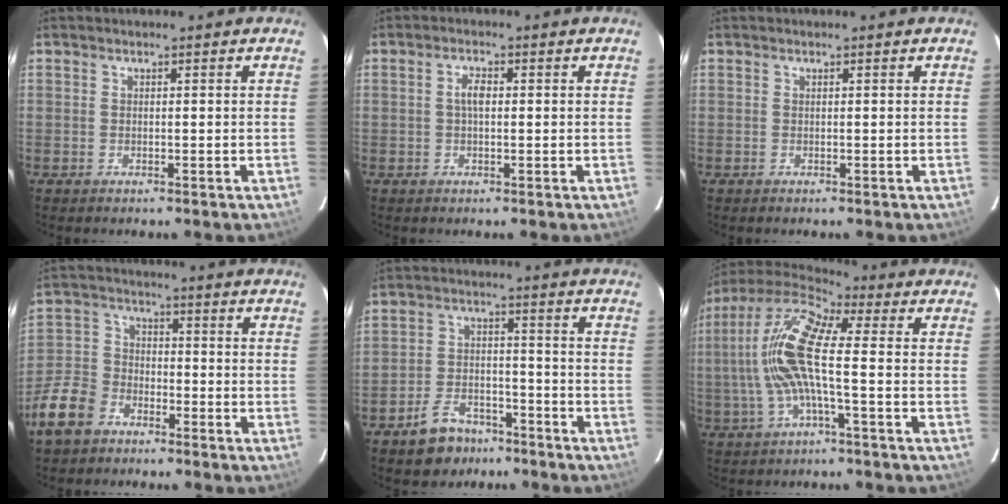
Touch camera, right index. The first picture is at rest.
{"total": 2.4, "force": [0.3, 1.1, 2.1], "torque": [-0.041, 0.005, 0.005]}
{"total": 0.0}
{"total": 10.9, "force": [-7.0, 6.9, 4.6], "torque": [-0.117, 0.018, -0.136]}
{"total": 8.7, "force": [-6.4, 5.1, 3.0], "torque": [-0.078, 0.024, -0.088]}
{"total": 14.3, "force": [-0.5, 3.3, 13.9], "torque": [-0.276, 0.009, -0.016]}